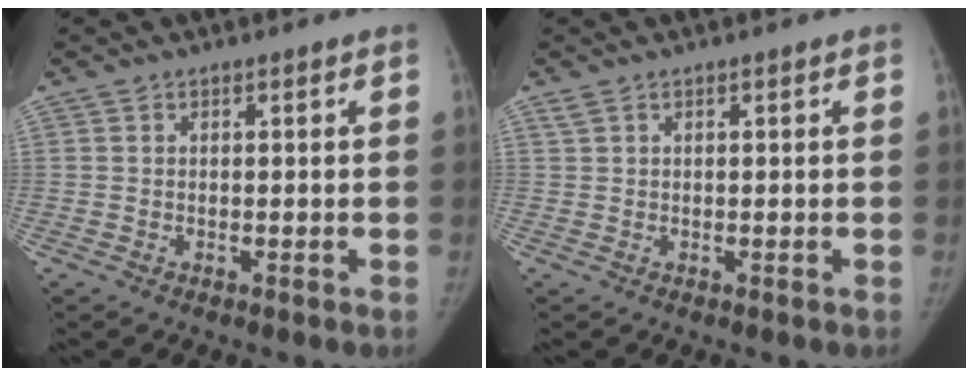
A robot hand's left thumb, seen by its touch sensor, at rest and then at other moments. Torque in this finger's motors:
{"motor_torque": [0.90, 0.91, -0.12, -0.22, 0.07]}